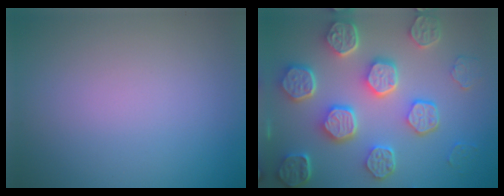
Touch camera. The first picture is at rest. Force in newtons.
{"total": 8.5, "press": 6.4, "slide": 5.6}